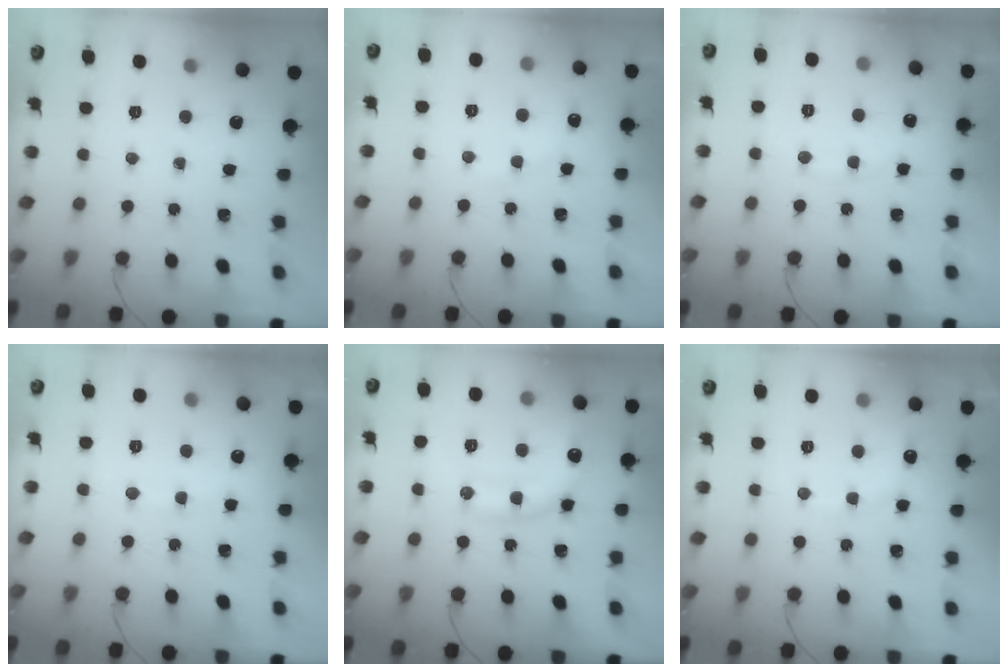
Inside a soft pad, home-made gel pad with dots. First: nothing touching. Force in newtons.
{"total": 6.3, "press": 6.2, "slide": 1.3}
{"total": 8.2, "press": 8.0, "slide": 1.6}
{"total": 7.3, "press": 7.2, "slide": 0.9}
{"total": 15.9, "press": 15.9, "slide": 1.2}
{"total": 8.6, "press": 8.5, "slide": 1.5}